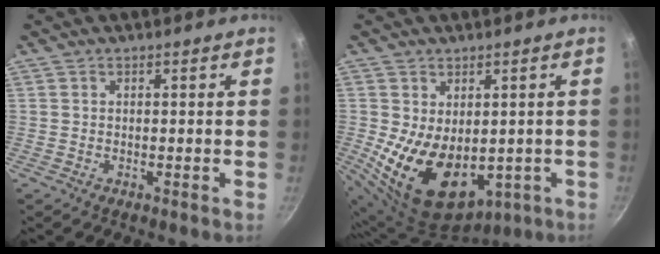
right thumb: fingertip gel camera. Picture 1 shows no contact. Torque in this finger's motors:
{"motor_torque": [-0.16, 1.65, 1.59, -0.76, 0.24]}